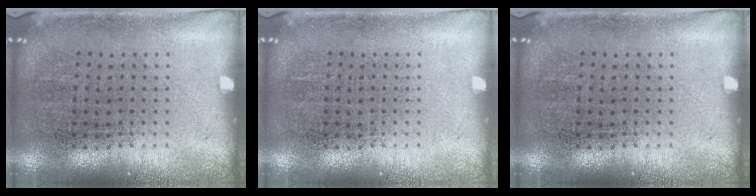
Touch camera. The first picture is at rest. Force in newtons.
{"total": 0.0}
{"total": 0.0}